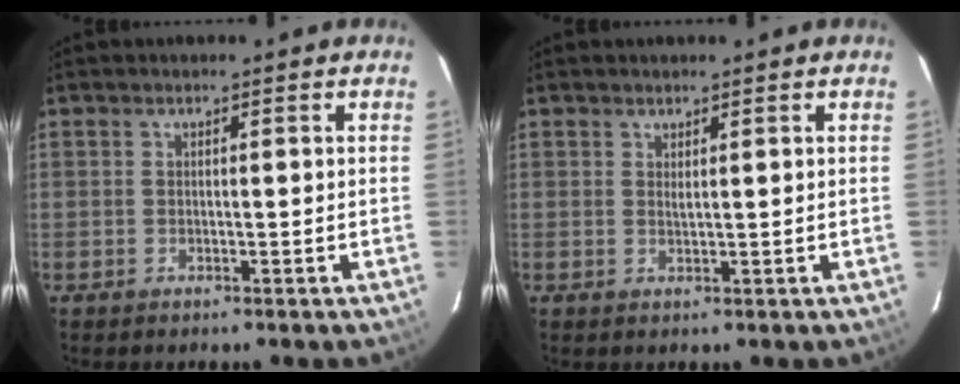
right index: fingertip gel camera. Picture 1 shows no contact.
{"total": 0.8, "force": [0.7, 0.3, 0.4], "torque": [-0.009, -0.002, 0.013]}